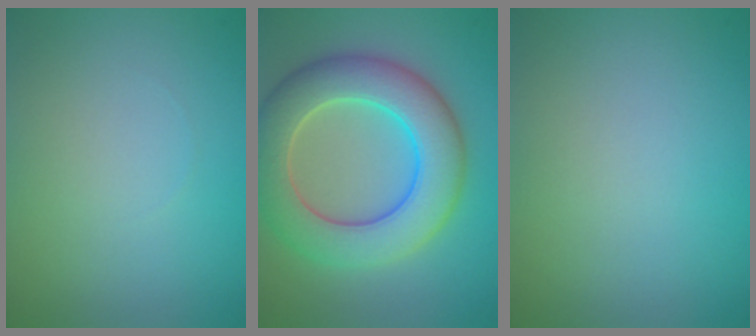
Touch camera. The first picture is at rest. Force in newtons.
{"total": 9.0, "press": 9.0, "slide": 0.5}
{"total": 0.0}